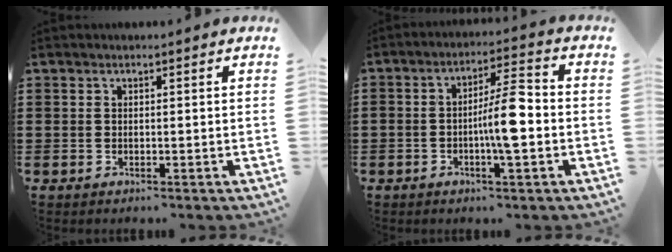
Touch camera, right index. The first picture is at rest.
{"total": 7.5, "force": [-1.5, 1.4, 7.2], "torque": [-0.132, 0.005, -0.032]}